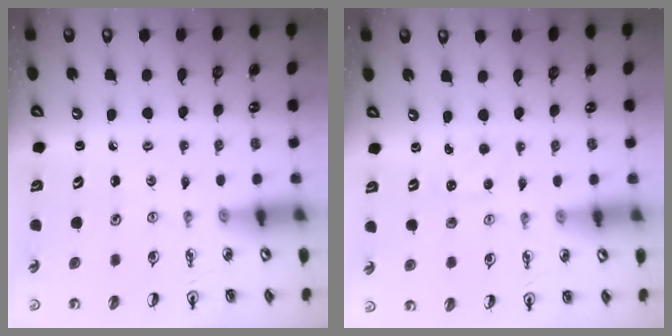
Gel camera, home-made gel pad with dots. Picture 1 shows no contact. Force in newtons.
{"total": 2.2, "press": 2.2, "slide": 0.3}